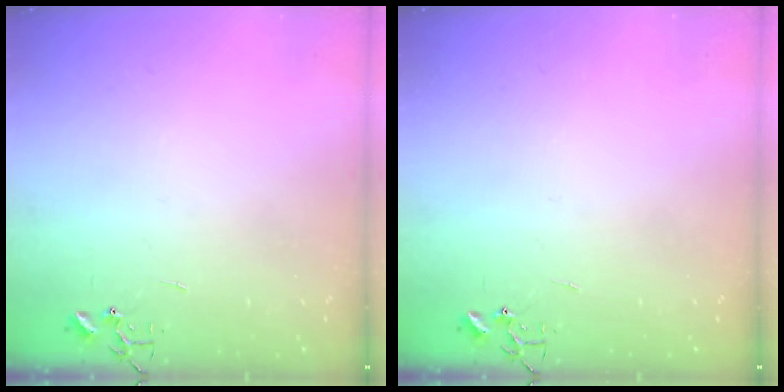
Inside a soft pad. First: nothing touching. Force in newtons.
{"total": 0.0}